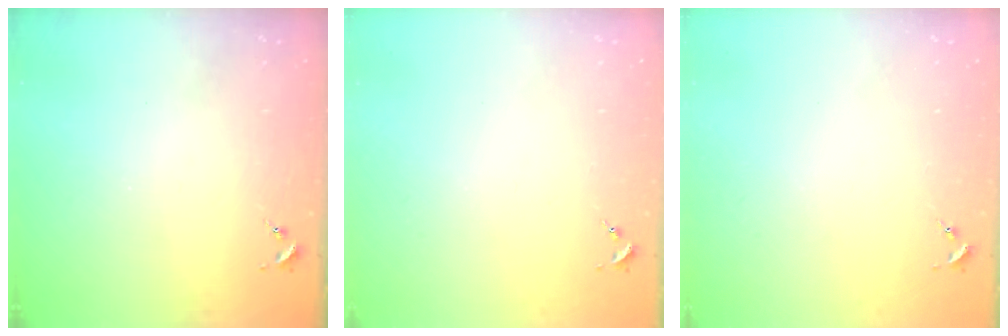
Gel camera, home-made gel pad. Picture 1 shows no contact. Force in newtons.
{"total": 0.0}
{"total": 0.0}